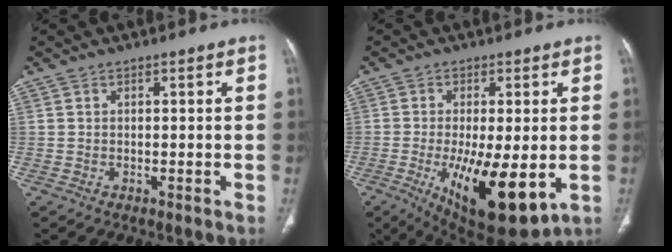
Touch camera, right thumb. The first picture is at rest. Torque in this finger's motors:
{"motor_torque": [3.16, 1.85, 1.13, -1.14, 0.56]}